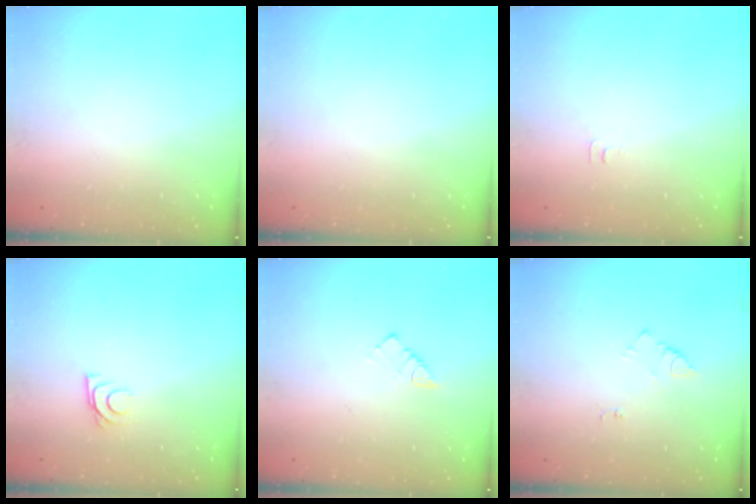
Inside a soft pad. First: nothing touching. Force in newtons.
{"total": 0.0}
{"total": 4.6, "press": 4.5, "slide": 0.6}
{"total": 5.7, "press": 5.7, "slide": 0.5}
{"total": 3.1, "press": 3.1, "slide": 0.3}
{"total": 4.2, "press": 4.2, "slide": 0.4}